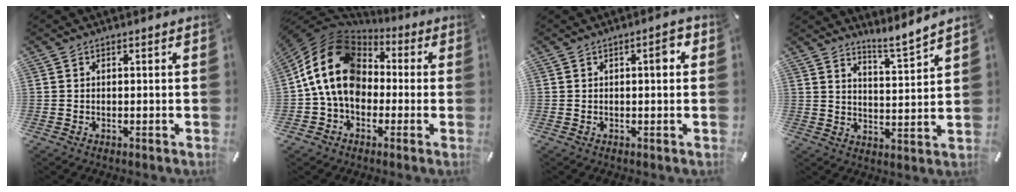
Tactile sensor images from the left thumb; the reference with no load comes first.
{"total": 17.5, "force": [0.0, 14.0, 10.4], "torque": [-0.214, 0.012, 0.000]}
{"total": 3.5, "force": [0.9, 1.3, 3.2], "torque": [-0.040, 0.000, 0.006]}
{"total": 6.1, "force": [5.9, 0.5, 1.7], "torque": [-0.030, -0.050, 0.101]}